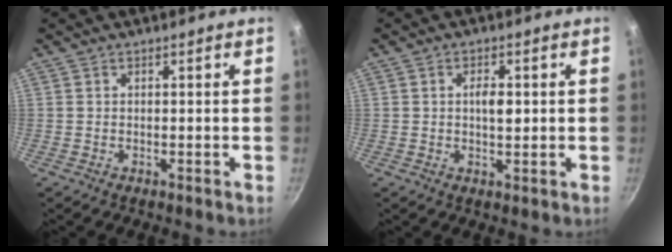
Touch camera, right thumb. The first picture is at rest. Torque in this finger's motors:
{"motor_torque": [-0.37, 0.58, 0.40, 0.07, 0.06]}